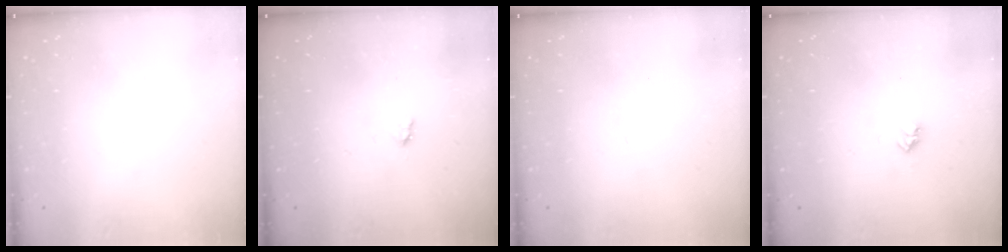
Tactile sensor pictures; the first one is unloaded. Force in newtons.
{"total": 1.9, "press": 1.9, "slide": 0.3}
{"total": 0.0}
{"total": 2.7, "press": 2.7, "slide": 0.4}